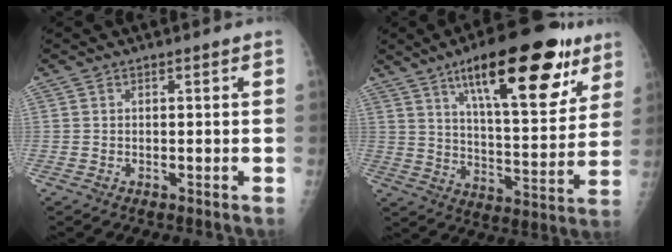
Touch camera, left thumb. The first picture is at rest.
{"total": 24.5, "force": [13.6, 8.3, 18.6], "torque": [-0.242, -0.044, 0.209]}